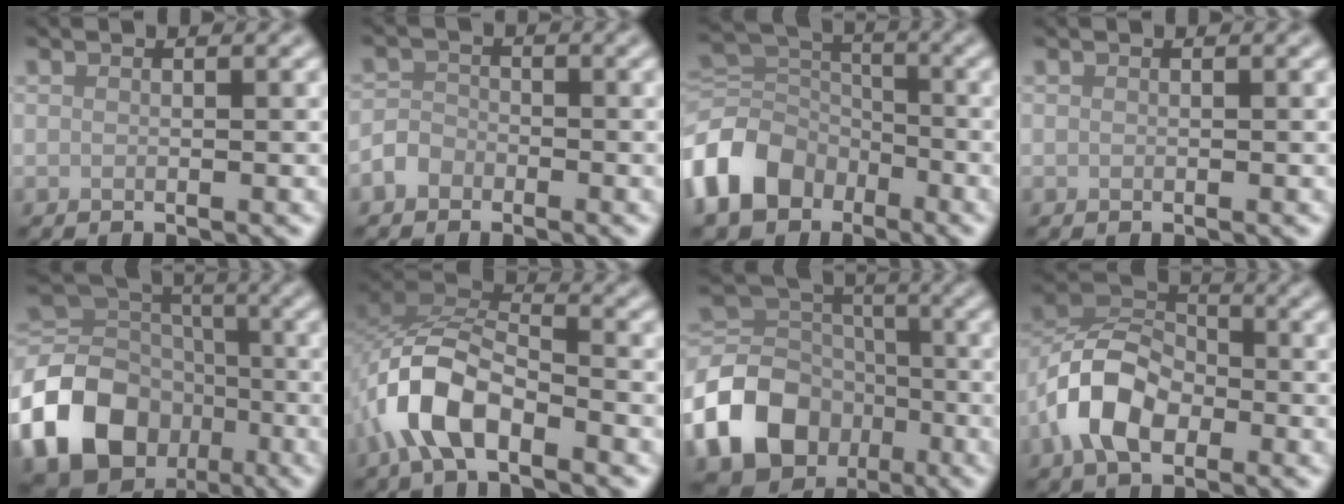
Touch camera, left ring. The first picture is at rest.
{"total": 1.9, "force": [-1.2, 1.4, 0.5], "torque": [-0.004, 0.007, -0.030]}
{"total": 8.9, "force": [-4.6, 6.4, 4.2], "torque": [-0.097, -0.009, -0.105]}
{"total": 0.0}
{"total": 20.0, "force": [-9.7, 15.6, 7.9], "torque": [-0.180, -0.048, -0.172]}
{"total": 7.5, "force": [-3.7, 3.6, 5.5], "torque": [-0.108, 0.008, -0.082]}
{"total": 15.3, "force": [-7.5, 11.7, 6.3], "torque": [-0.142, -0.034, -0.142]}
{"total": 7.2, "force": [-2.8, 4.6, 4.7], "torque": [-0.092, 0.010, -0.063]}